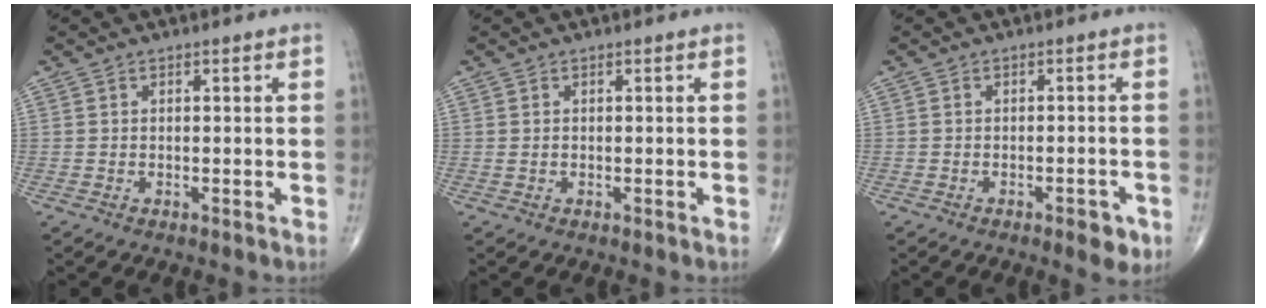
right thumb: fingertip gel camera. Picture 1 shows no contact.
{"total": 0.5, "force": [0.0, 0.4, 0.3], "torque": [-0.009, 0.004, 0.002]}
{"total": 3.9, "force": [-2.0, 1.5, 3.0], "torque": [-0.030, 0.003, -0.023]}